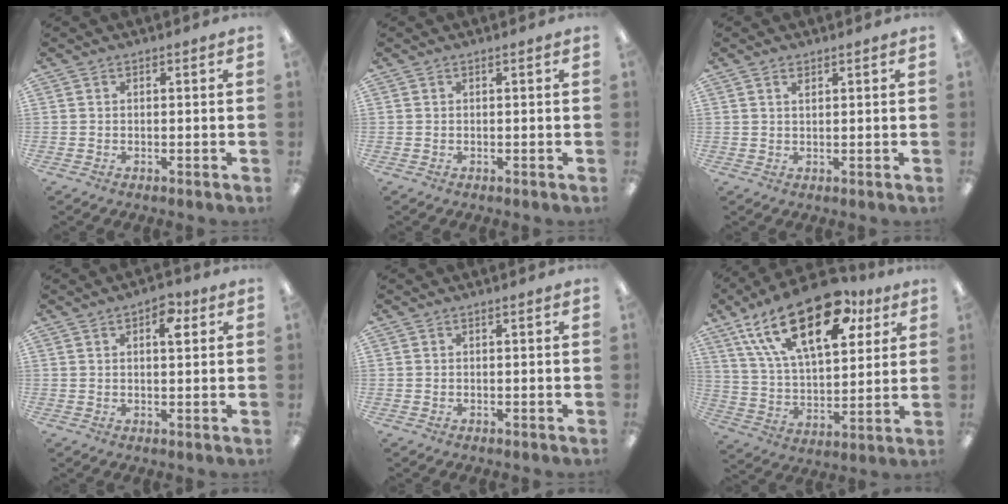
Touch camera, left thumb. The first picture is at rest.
{"total": 0.0}
{"total": 1.4, "force": [1.0, 0.6, 0.7], "torque": [-0.017, 0.000, 0.018]}
{"total": 5.0, "force": [2.4, 2.3, 3.7], "torque": [-0.047, -0.006, 0.034]}
{"total": 0.0}
{"total": 24.6, "force": [14.2, 11.6, 16.4], "torque": [-0.287, -0.058, 0.245]}